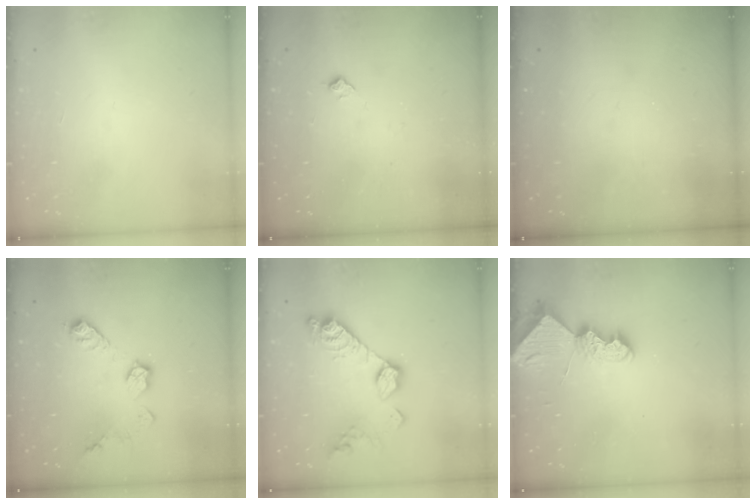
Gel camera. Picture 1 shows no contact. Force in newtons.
{"total": 6.1, "press": 6.1, "slide": 0.7}
{"total": 0.0}
{"total": 10.3, "press": 10.3, "slide": 0.5}
{"total": 13.6, "press": 13.5, "slide": 0.5}
{"total": 7.2, "press": 7.2, "slide": 0.6}